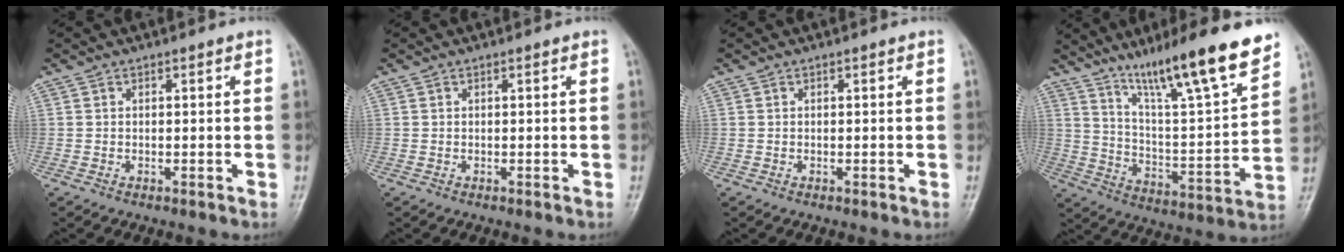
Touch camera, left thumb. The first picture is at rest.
{"total": 0.0}
{"total": 0.0}
{"total": 19.3, "force": [14.0, 1.9, 13.2], "torque": [-0.187, -0.075, 0.234]}